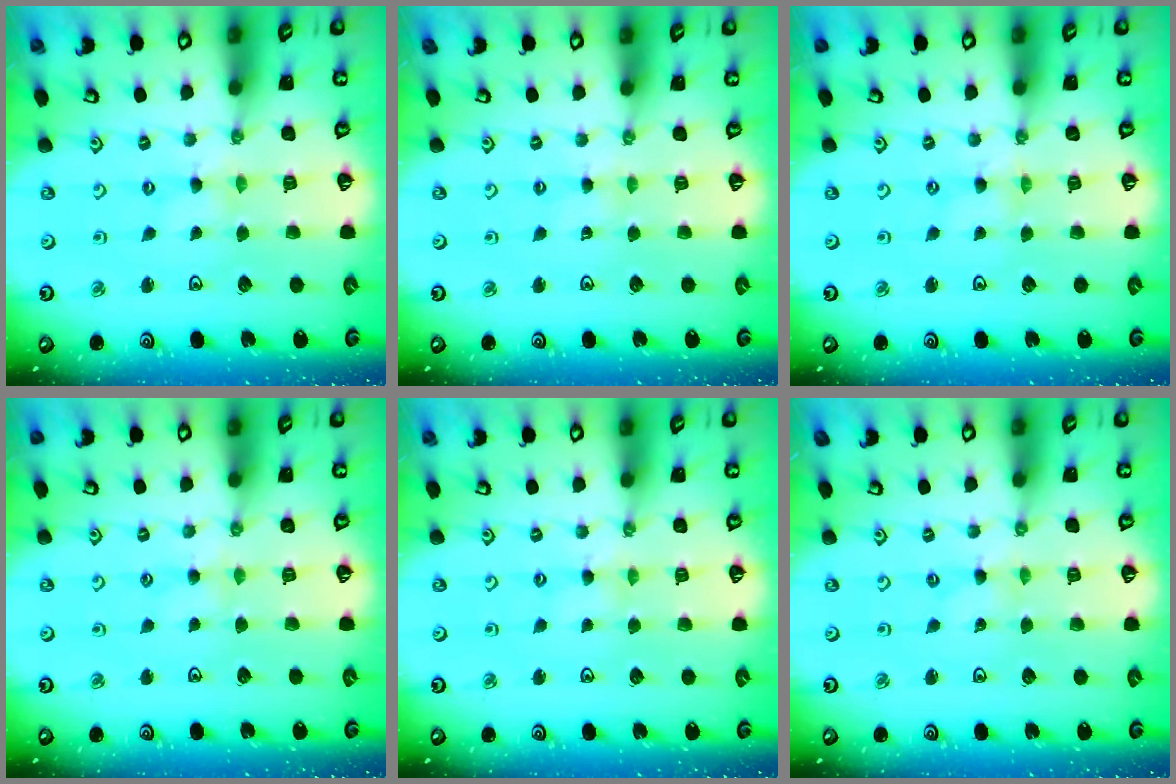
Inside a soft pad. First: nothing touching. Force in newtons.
{"total": 1.1, "press": 1.1, "slide": 0.2}
{"total": 0.0}
{"total": 1.8, "press": 1.8, "slide": 0.4}
{"total": 1.7, "press": 1.7, "slide": 0.4}
{"total": 0.0}